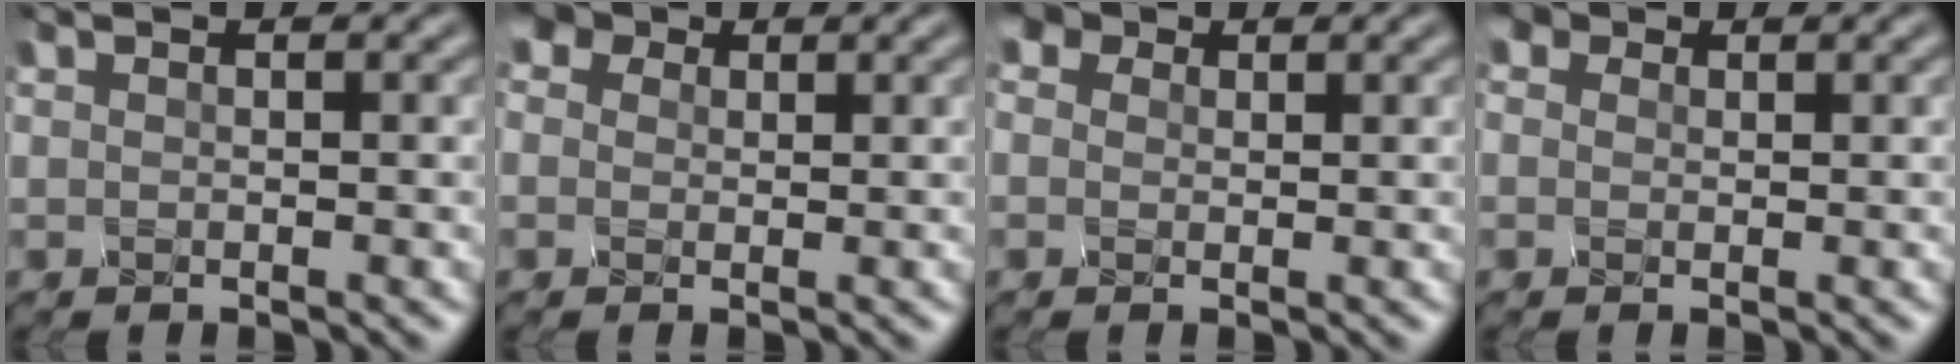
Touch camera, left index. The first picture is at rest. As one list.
[{"total": 3.9, "force": [2.5, 2.6, 1.4], "torque": [-0.060, 0.002, 0.051]}, {"total": 3.1, "force": [2.0, 2.1, 0.9], "torque": [-0.046, 0.004, 0.043]}, {"total": 1.7, "force": [1.2, 1.2, 0.2], "torque": [-0.025, 0.000, 0.031]}]